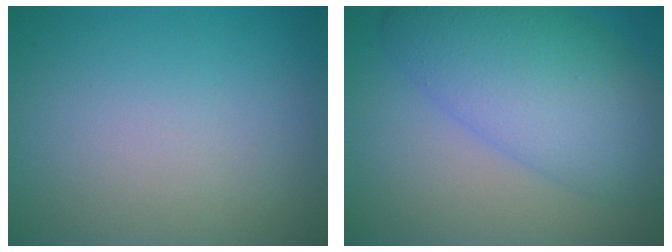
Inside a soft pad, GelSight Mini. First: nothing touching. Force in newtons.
{"total": 8.7, "press": 8.7, "slide": 0.1}